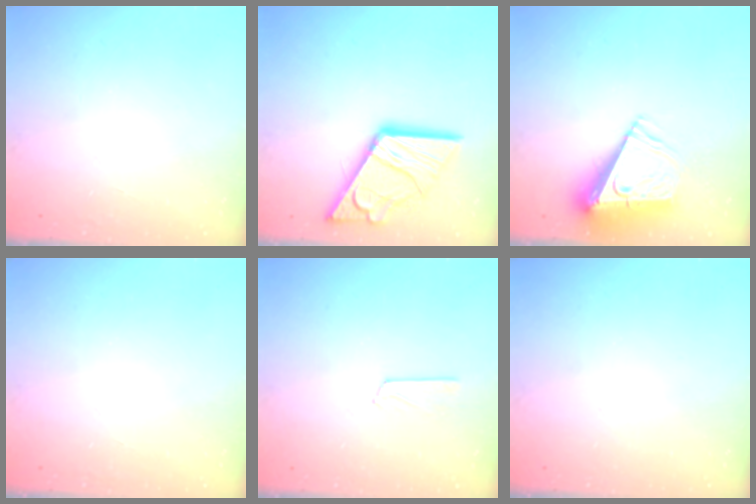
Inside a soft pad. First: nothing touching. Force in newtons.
{"total": 17.6, "press": 17.5, "slide": 1.8}
{"total": 8.9, "press": 8.8, "slide": 1.2}
{"total": 0.0}
{"total": 2.5, "press": 2.4, "slide": 0.3}
{"total": 0.0}